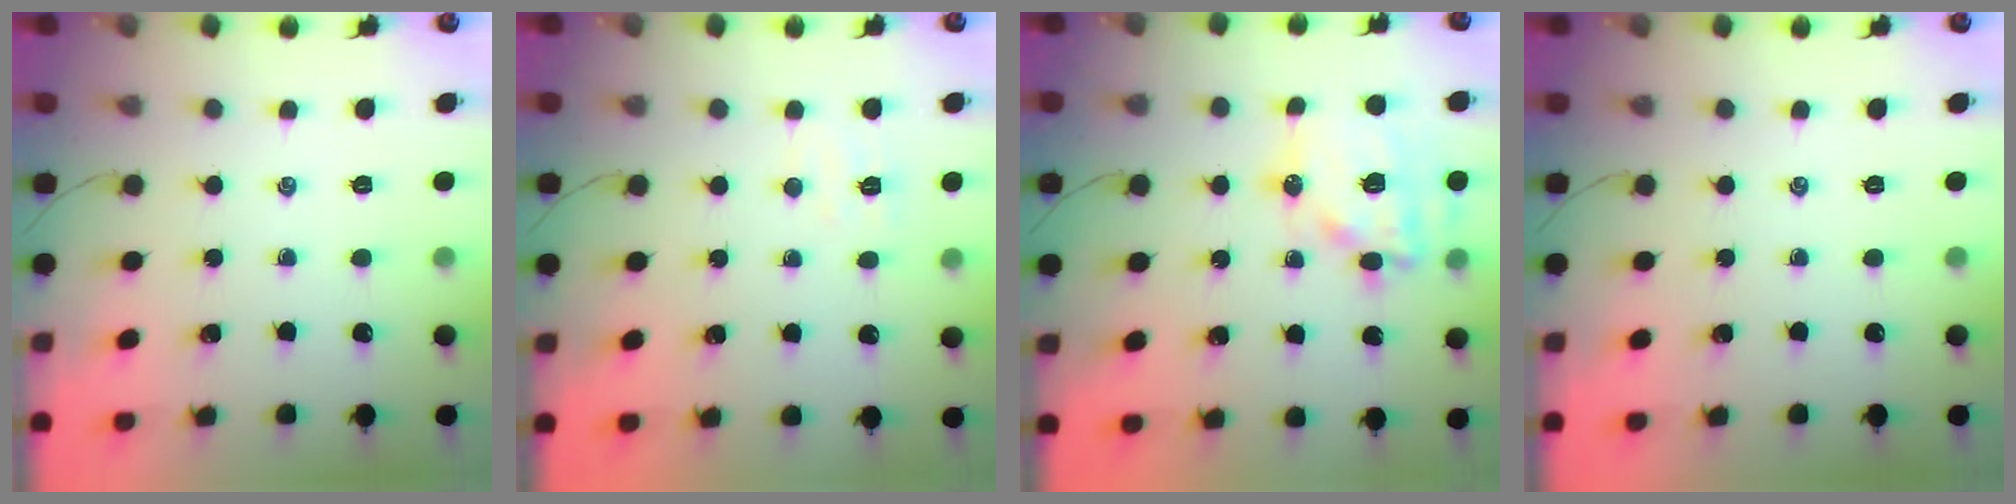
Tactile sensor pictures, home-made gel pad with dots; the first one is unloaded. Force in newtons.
{"total": 4.2, "press": 4.1, "slide": 1.2}
{"total": 16.3, "press": 16.0, "slide": 2.9}
{"total": 0.0}